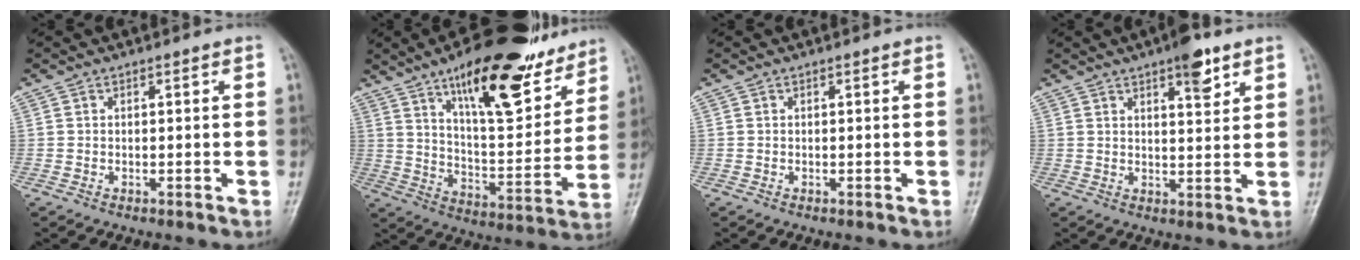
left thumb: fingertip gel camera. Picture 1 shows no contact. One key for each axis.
{"total": 23.5, "fx": 15.0, "fy": 8.4, "fz": 16.1, "tx": -0.194, "ty": -0.065, "tz": 0.236}
{"total": 0.0}
{"total": 6.7, "fx": 4.0, "fy": 2.2, "fz": 4.8, "tx": -0.054, "ty": -0.019, "tz": 0.053}